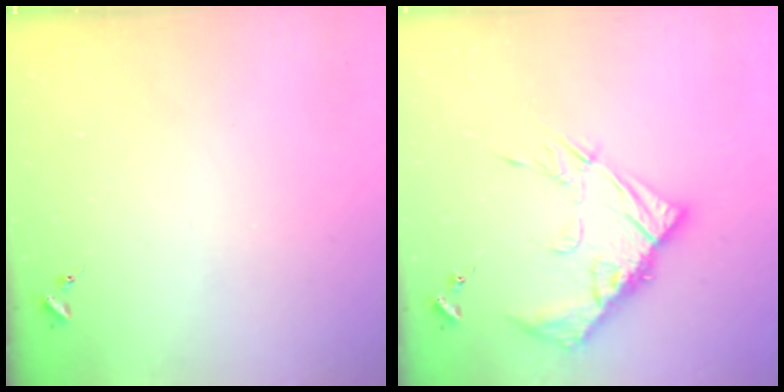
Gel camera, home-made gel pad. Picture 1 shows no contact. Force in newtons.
{"total": 13.4, "press": 13.4, "slide": 1.0}